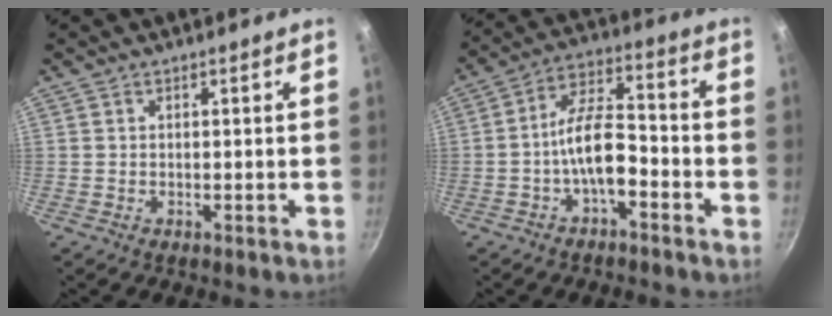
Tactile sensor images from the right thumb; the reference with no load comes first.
{"total": 9.0, "force": [-3.7, 3.8, 7.2], "torque": [-0.117, 0.047, -0.073]}